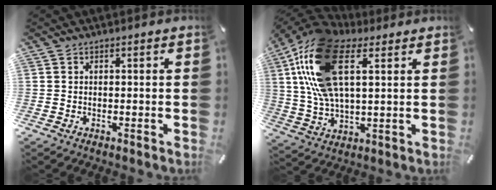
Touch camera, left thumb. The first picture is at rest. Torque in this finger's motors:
{"motor_torque": [2.51, 2.49, 1.79, -0.99, 0.42]}